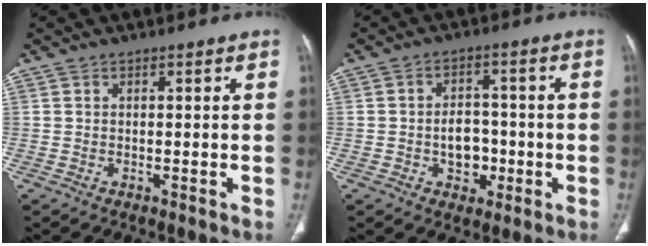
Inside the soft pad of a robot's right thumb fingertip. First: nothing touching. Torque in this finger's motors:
{"motor_torque": [3.90, 1.11, 1.11, -0.77, 0.34]}